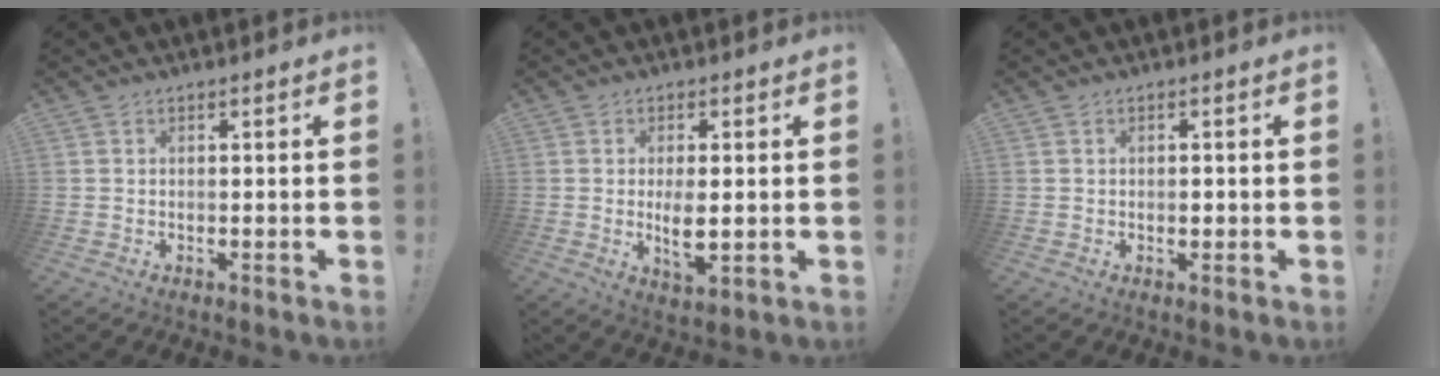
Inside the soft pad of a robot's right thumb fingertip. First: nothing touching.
{"total": 6.5, "force": [0.0, 2.8, 5.9], "torque": [-0.099, -0.017, -0.003]}
{"total": 1.3, "force": [-0.3, 1.0, 0.7], "torque": [0.004, -0.002, -0.009]}